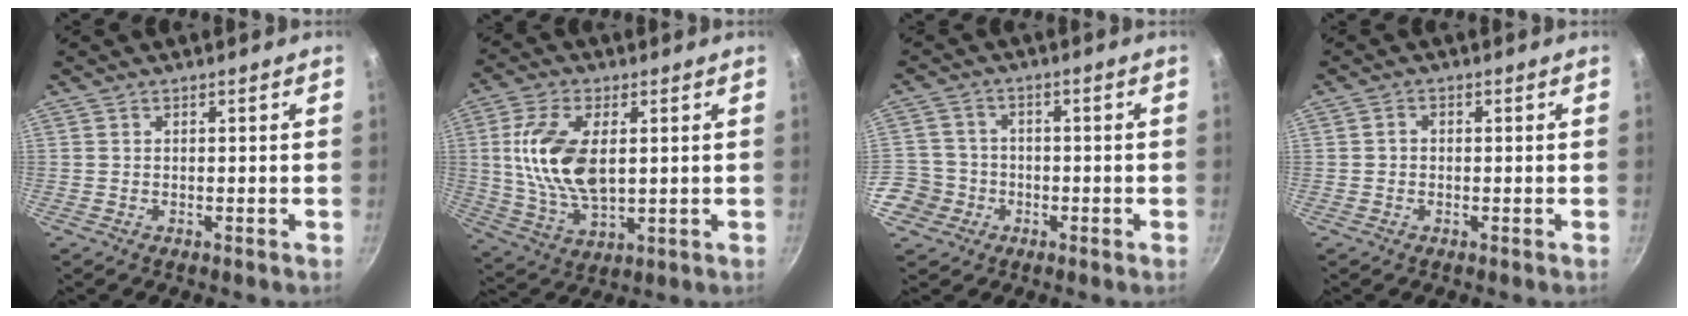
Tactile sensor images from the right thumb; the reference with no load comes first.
{"total": 14.5, "force": [2.2, 7.7, 12.1], "torque": [-0.230, -0.007, 0.046]}
{"total": 8.3, "force": [-2.8, 7.6, 1.9], "torque": [-0.021, 0.034, -0.055]}
{"total": 1.4, "force": [-0.2, 1.2, 0.7], "torque": [-0.012, 0.007, -0.005]}